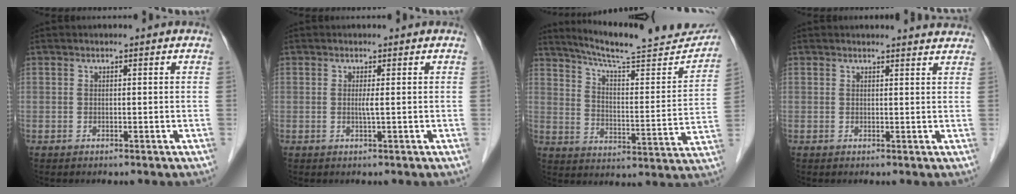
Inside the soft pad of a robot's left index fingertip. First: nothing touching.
{"total": 1.1, "force": [0.0, -0.3, 1.1], "torque": [-0.024, -0.002, -0.002]}
{"total": 23.1, "force": [21.1, 2.5, 9.2], "torque": [-0.134, -0.049, 0.279]}
{"total": 4.1, "force": [4.1, 0.3, 0.5], "torque": [-0.009, -0.004, 0.031]}